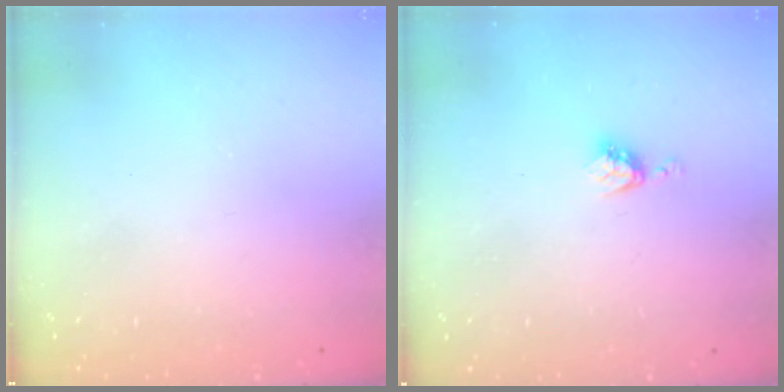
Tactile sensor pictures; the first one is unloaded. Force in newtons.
{"total": 3.4, "press": 3.4, "slide": 0.4}